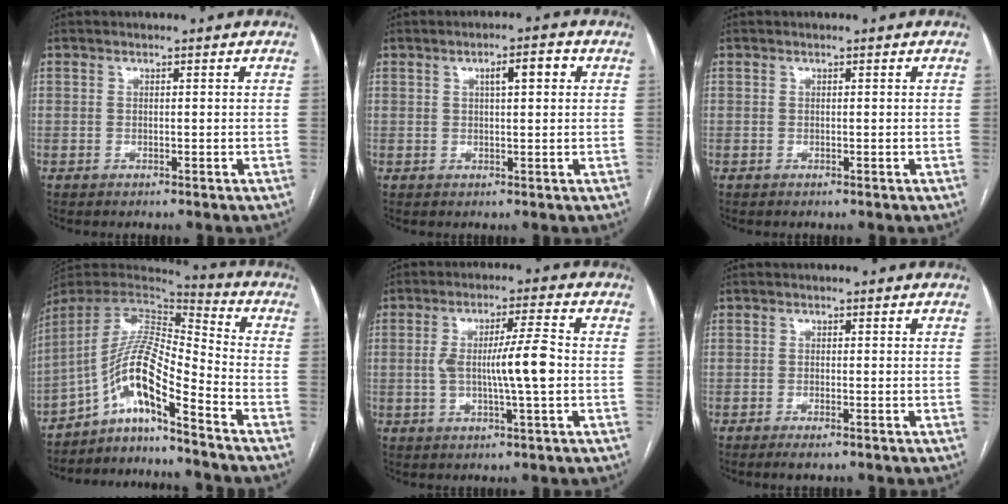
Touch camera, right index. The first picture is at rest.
{"total": 3.9, "force": [1.3, 0.9, 3.6], "torque": [-0.060, 0.012, 0.020]}
{"total": 0.0}
{"total": 12.6, "force": [-7.9, 0.9, 9.7], "torque": [-0.181, 0.017, -0.141]}
{"total": 8.2, "force": [-0.5, 0.3, 8.2], "torque": [-0.145, 0.005, -0.010]}
{"total": 1.7, "force": [-1.2, 0.2, 1.3], "torque": [-0.023, -0.004, -0.018]}